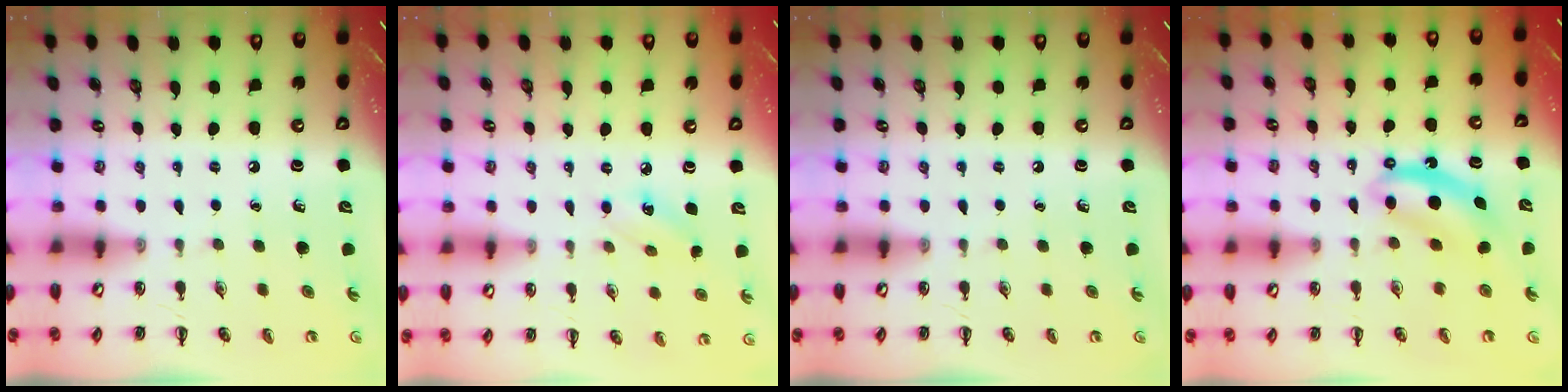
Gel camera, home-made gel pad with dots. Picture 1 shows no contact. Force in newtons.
{"total": 5.1, "press": 4.9, "slide": 1.3}
{"total": 0.0}
{"total": 7.6, "press": 7.5, "slide": 1.2}